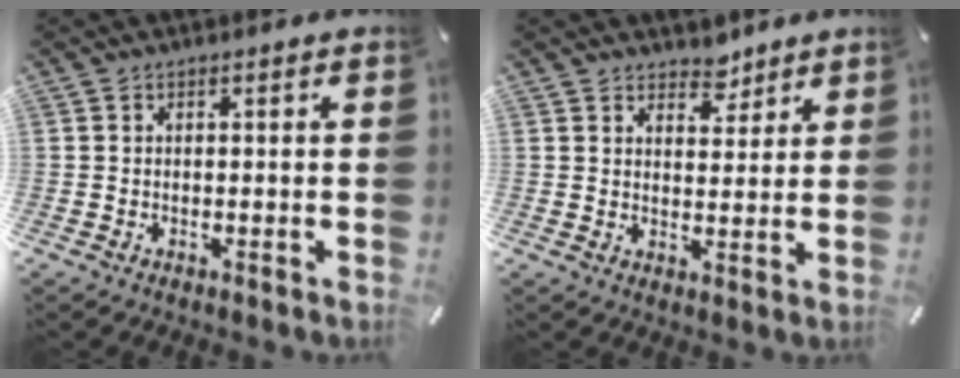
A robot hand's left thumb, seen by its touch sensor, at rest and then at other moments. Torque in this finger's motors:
{"motor_torque": [0.21, -0.49, -0.10, -0.10, 0.00]}